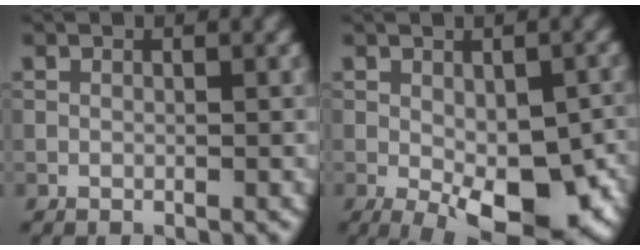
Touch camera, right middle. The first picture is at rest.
{"total": 11.0, "force": [-3.9, 5.0, 9.0], "torque": [-0.136, -0.034, -0.041]}